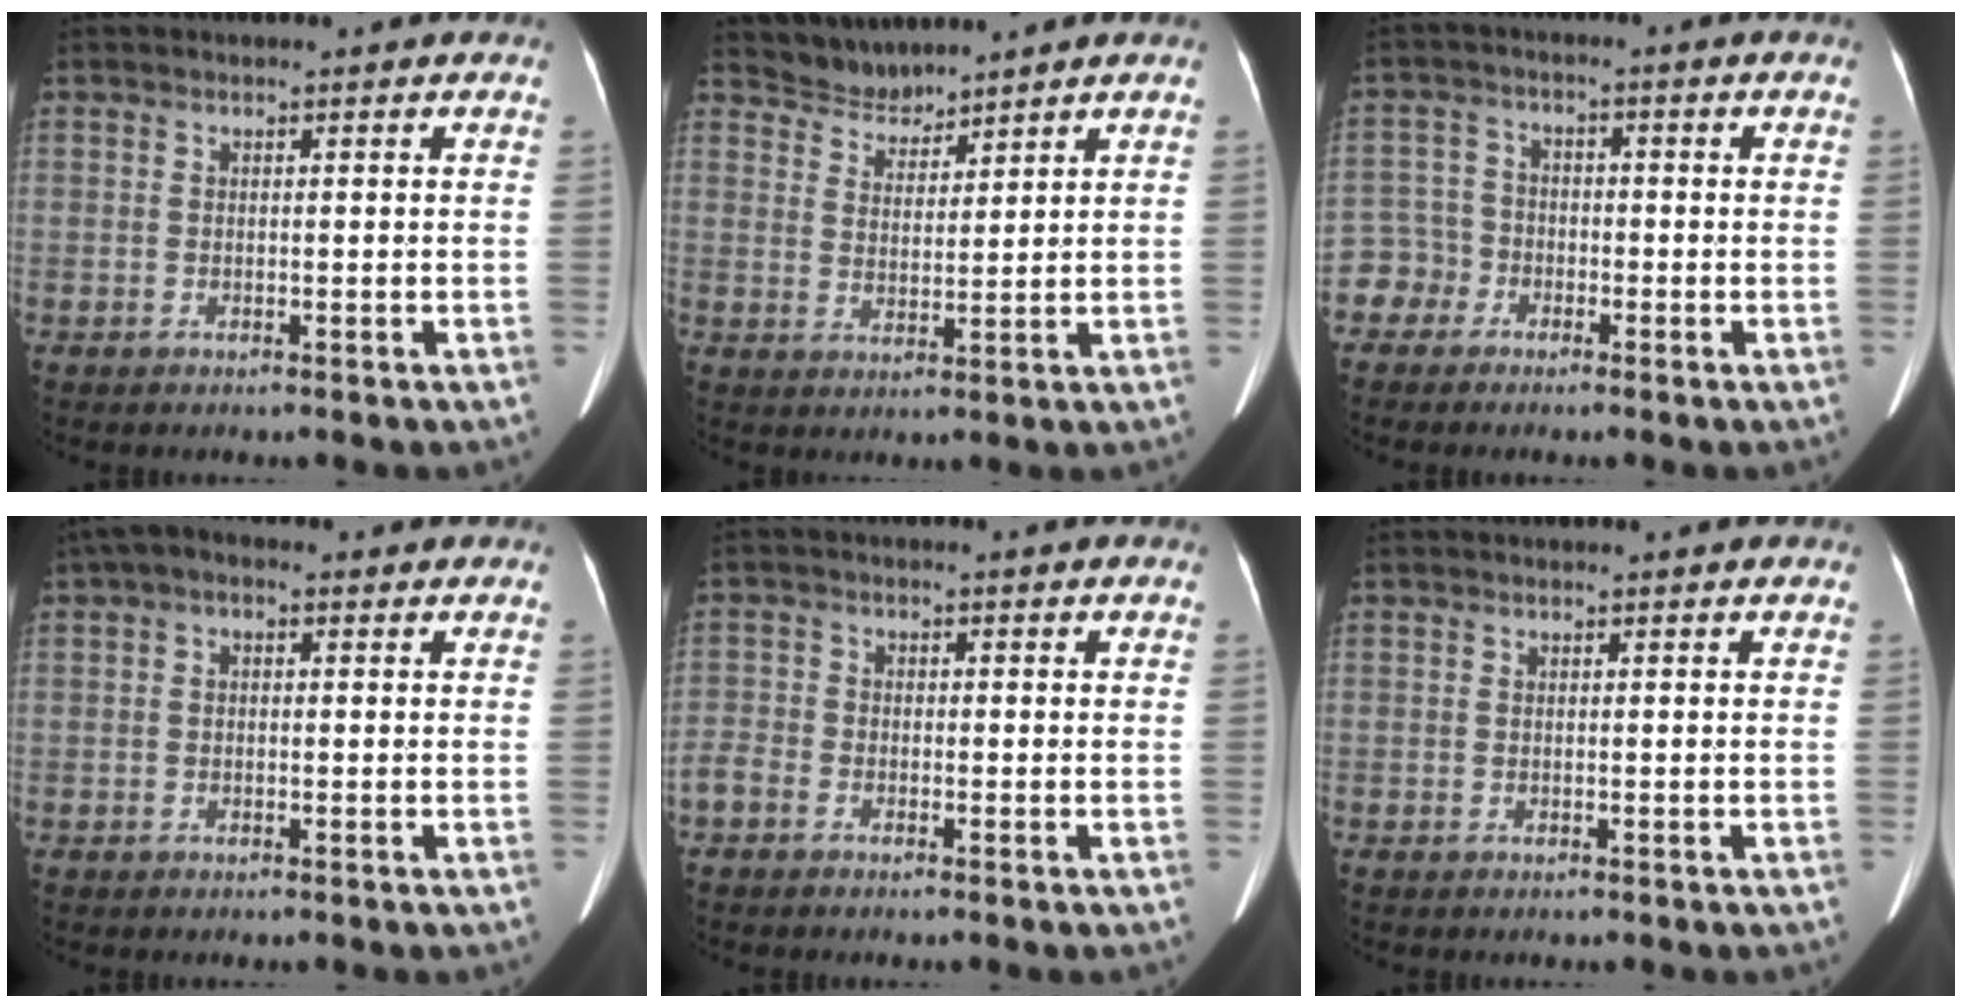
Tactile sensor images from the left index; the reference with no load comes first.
{"total": 3.6, "force": [3.6, 0.5, -0.4], "torque": [0.003, 0.010, 0.073]}
{"total": 4.4, "force": [-2.6, 3.5, -0.3], "torque": [0.015, 0.014, -0.059]}
{"total": 3.2, "force": [1.1, 1.8, 2.4], "torque": [-0.046, 0.023, 0.012]}
{"total": 4.2, "force": [-2.6, 2.8, 1.7], "torque": [-0.042, 0.008, -0.053]}
{"total": 0.0}